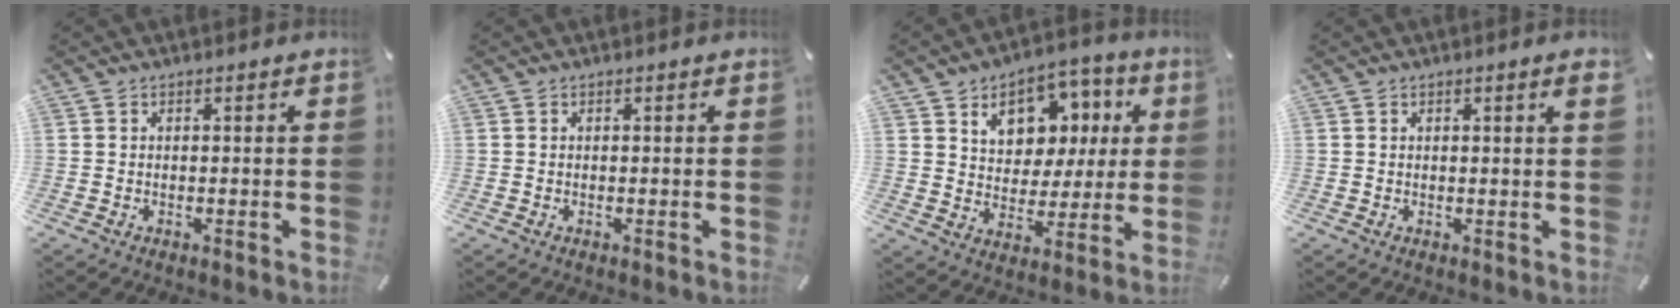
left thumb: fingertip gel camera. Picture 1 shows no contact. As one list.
[{"total": 0.0}, {"total": 11.6, "force": [5.1, 9.4, 4.5], "torque": [-0.071, -0.030, 0.095]}, {"total": 1.7, "force": [0.6, 0.2, 1.5], "torque": [-0.031, 0.002, 0.010]}]